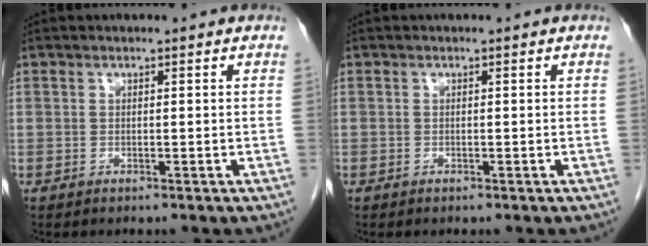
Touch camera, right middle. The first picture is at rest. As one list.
[{"total": 0.0}]